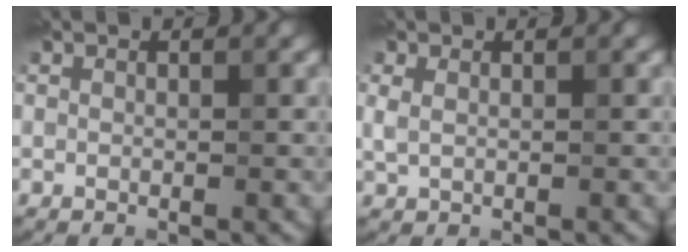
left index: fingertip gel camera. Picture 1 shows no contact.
{"total": 1.3, "force": [0.2, 0.8, 1.0], "torque": [-0.027, -0.001, 0.006]}